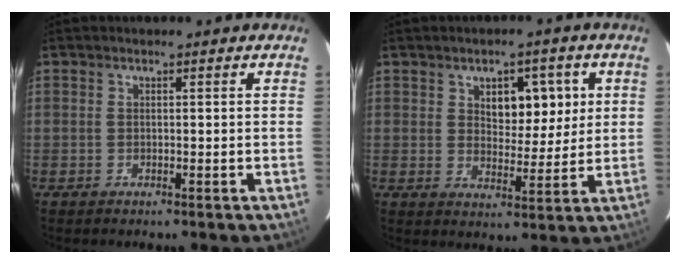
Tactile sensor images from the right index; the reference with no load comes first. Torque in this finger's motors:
{"motor_torque": [0.19, 0.06, 0.24, 0.06]}